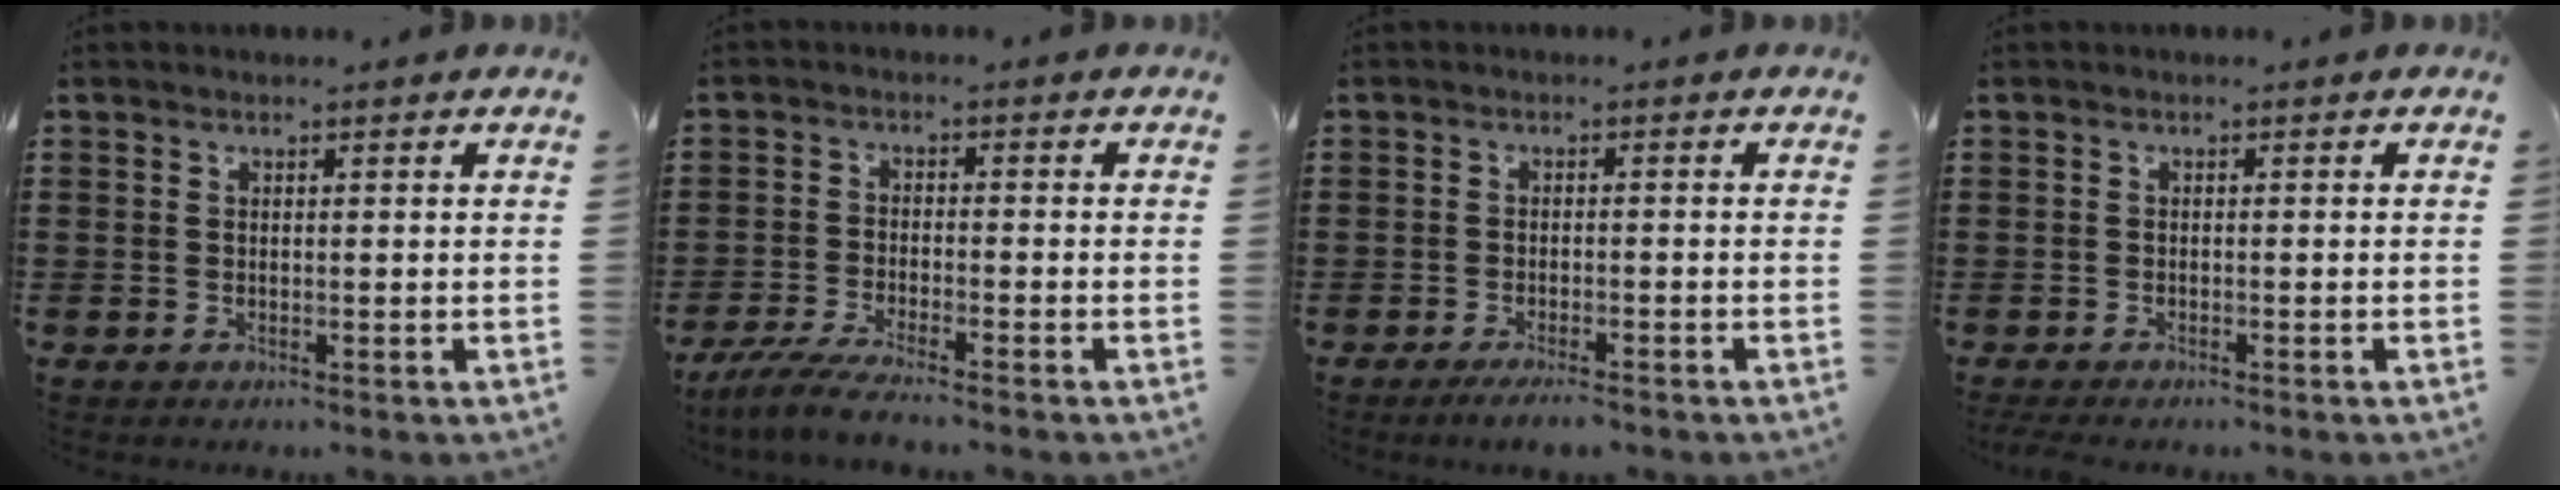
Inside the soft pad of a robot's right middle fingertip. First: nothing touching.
{"total": 4.4, "force": [-3.9, -0.1, 1.9], "torque": [-0.054, -0.015, -0.080]}
{"total": 2.1, "force": [-1.7, 0.2, 1.2], "torque": [-0.021, 0.002, -0.032]}
{"total": 0.8, "force": [-0.7, 0.1, 0.2], "torque": [-0.007, -0.004, -0.013]}